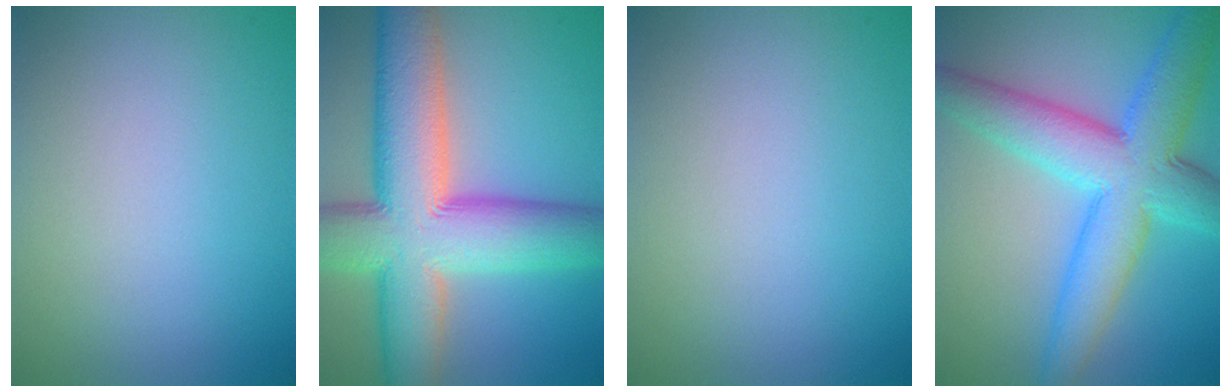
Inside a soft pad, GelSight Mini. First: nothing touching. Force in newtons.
{"total": 13.7, "press": 13.7, "slide": 0.8}
{"total": 0.0}
{"total": 9.1, "press": 9.1, "slide": 0.3}